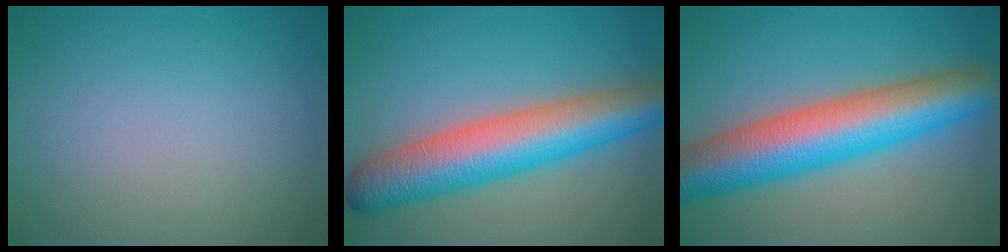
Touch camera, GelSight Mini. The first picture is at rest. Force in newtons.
{"total": 9.6, "press": 9.6, "slide": 0.3}
{"total": 10.7, "press": 10.7, "slide": 0.3}